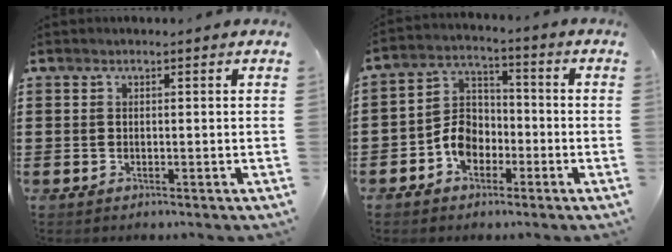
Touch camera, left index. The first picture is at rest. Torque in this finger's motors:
{"motor_torque": [0.98, 0.44, 0.29, 0.08]}